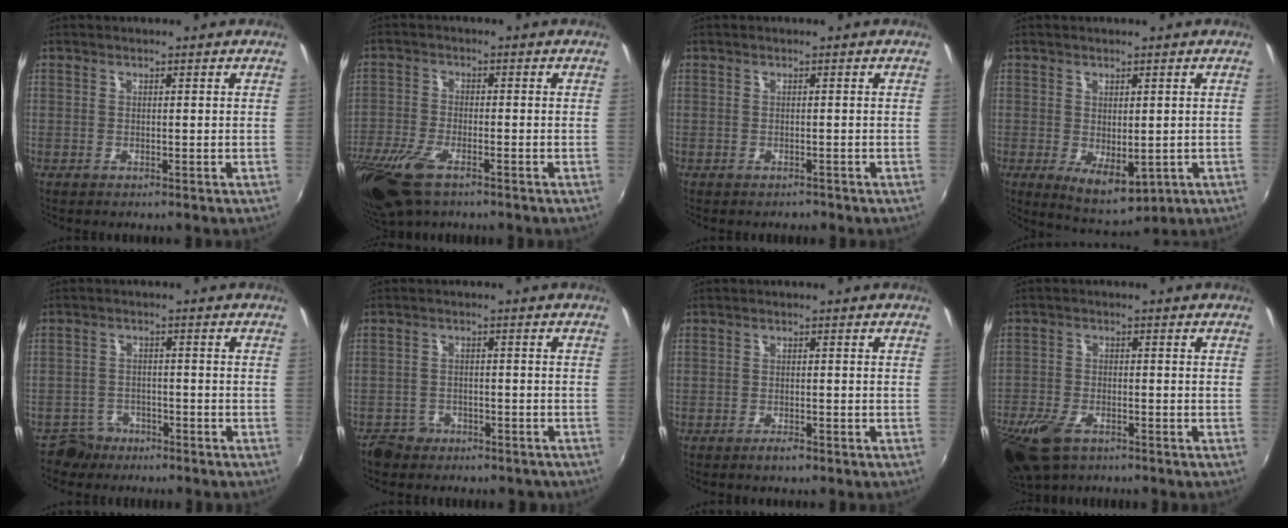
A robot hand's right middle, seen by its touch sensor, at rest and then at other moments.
{"total": 12.5, "force": [-8.1, 4.9, 8.1], "torque": [-0.200, -0.044, -0.158]}
{"total": 0.9, "force": [-0.8, 0.5, -0.1], "torque": [0.000, 0.000, -0.009]}
{"total": 6.9, "force": [-1.0, 3.7, 5.7], "torque": [-0.087, -0.018, -0.002]}
{"total": 4.9, "force": [-3.7, 3.1, 0.3], "torque": [-0.021, 0.009, -0.065]}
{"total": 6.2, "force": [-4.5, 4.1, 1.2], "torque": [-0.038, 0.012, -0.063]}
{"total": 1.8, "force": [-1.4, 0.5, 1.0], "torque": [-0.023, -0.002, -0.025]}
{"total": 11.1, "force": [-7.1, 5.6, 6.4], "torque": [-0.172, -0.031, -0.134]}